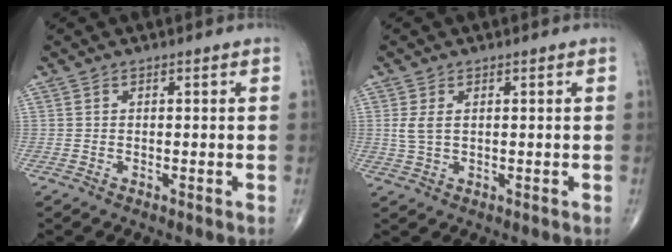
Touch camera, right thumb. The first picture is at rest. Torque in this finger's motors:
{"motor_torque": [-0.21, -0.25, 0.45, 0.14, 0.10]}